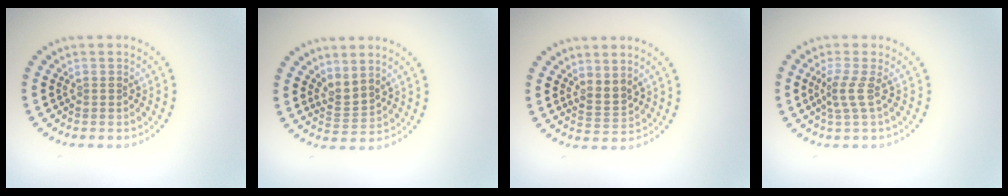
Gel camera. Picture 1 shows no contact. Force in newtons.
{"total": 2.1, "press": 1.4, "slide": 1.6}
{"total": 2.0, "press": 1.5, "slide": 1.4}
{"total": 2.1, "press": 1.4, "slide": 1.5}